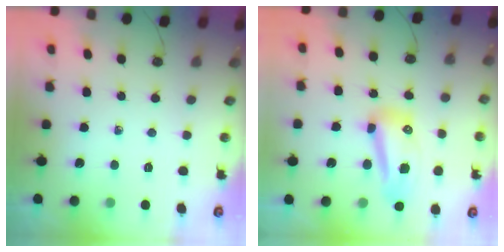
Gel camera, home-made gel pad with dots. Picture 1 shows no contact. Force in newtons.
{"total": 11.0, "press": 11.0, "slide": 1.2}